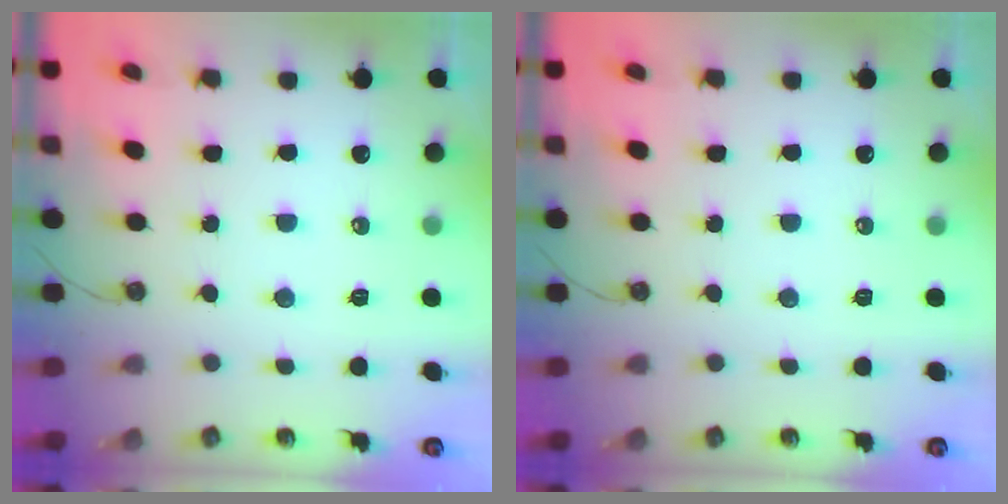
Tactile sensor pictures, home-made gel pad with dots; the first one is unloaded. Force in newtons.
{"total": 0.0}